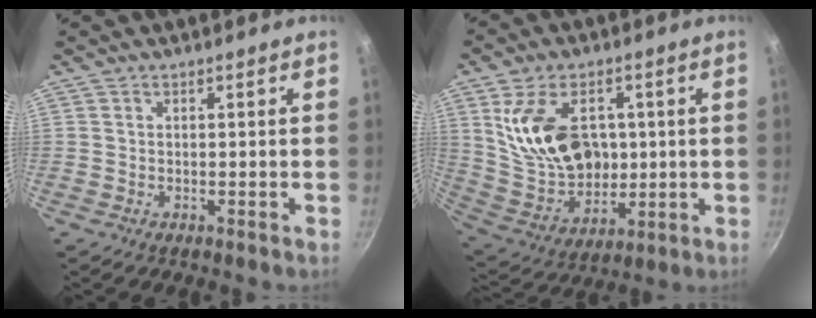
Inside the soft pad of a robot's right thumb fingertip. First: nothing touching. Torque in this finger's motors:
{"motor_torque": [-0.50, 1.20, 1.51, 0.08, 0.49]}